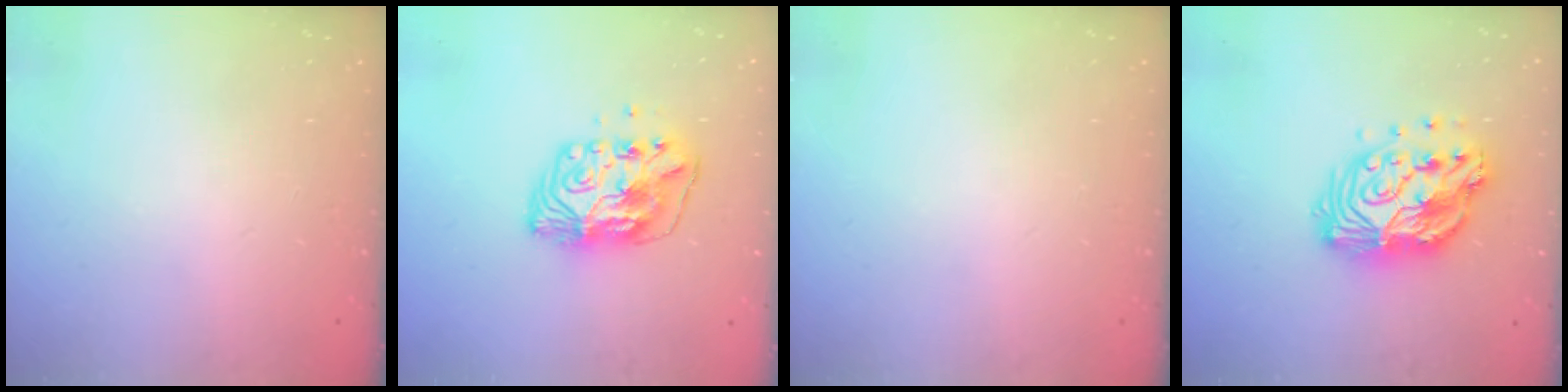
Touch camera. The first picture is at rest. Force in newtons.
{"total": 10.4, "press": 10.4, "slide": 1.1}
{"total": 0.0}
{"total": 15.1, "press": 15.0, "slide": 1.2}